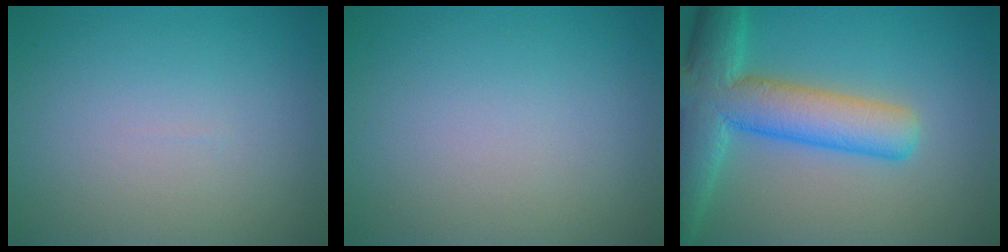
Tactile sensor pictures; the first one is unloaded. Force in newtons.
{"total": 0.0}
{"total": 8.9, "press": 8.8, "slide": 0.4}